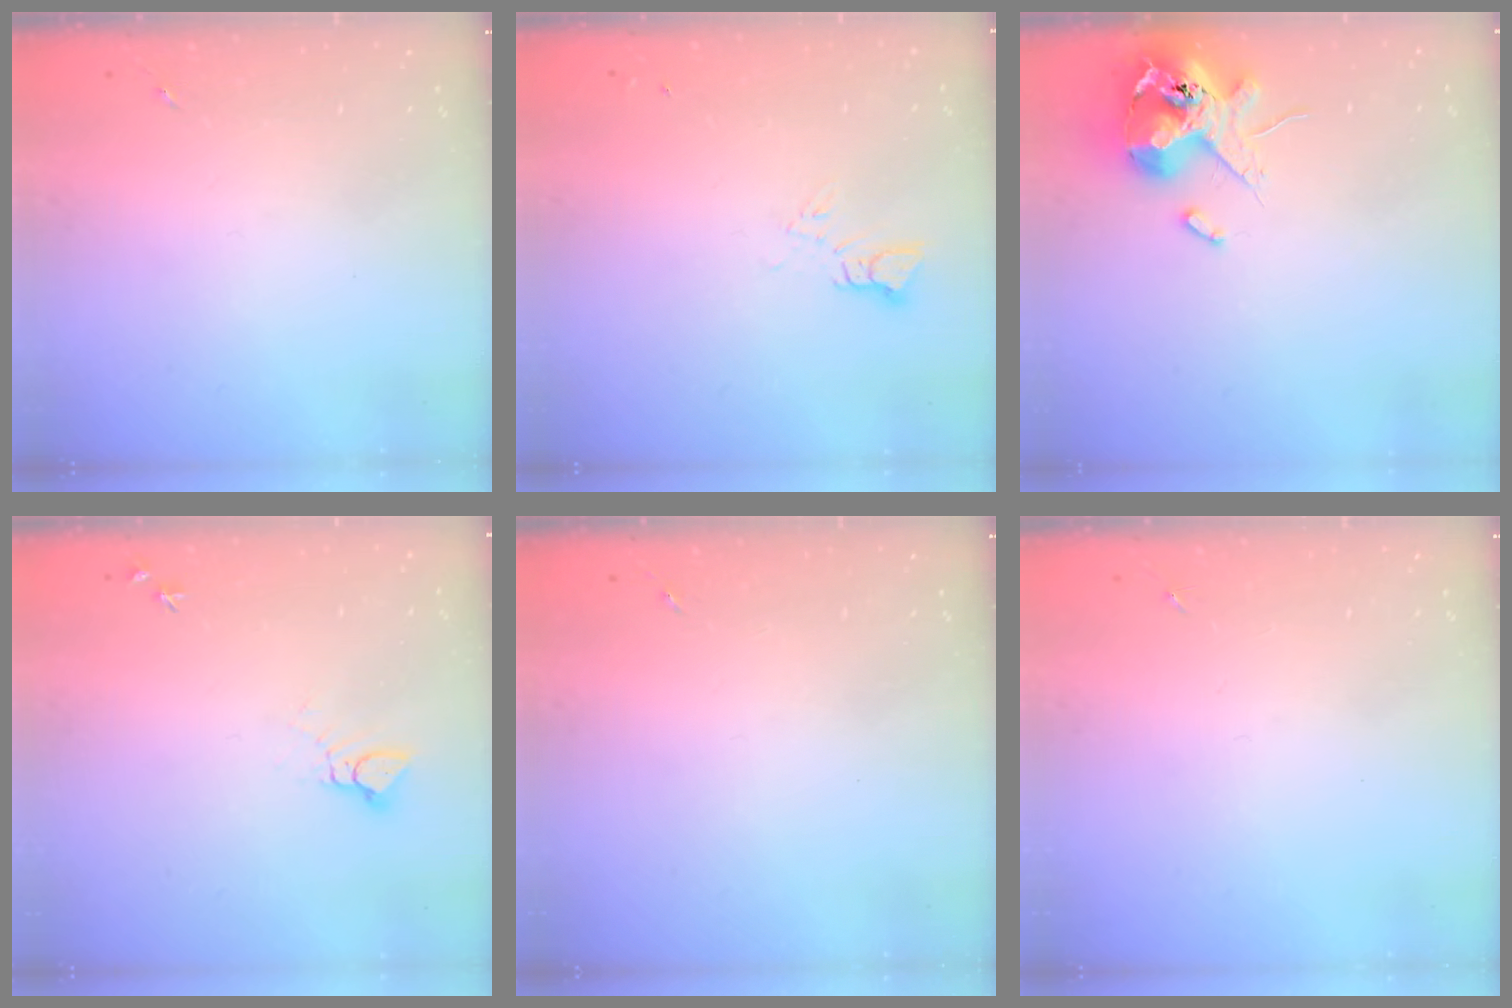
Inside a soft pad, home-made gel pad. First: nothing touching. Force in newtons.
{"total": 3.8, "press": 3.8, "slide": 0.3}
{"total": 13.1, "press": 12.9, "slide": 2.2}
{"total": 3.7, "press": 3.7, "slide": 0.3}
{"total": 0.0}
{"total": 0.0}